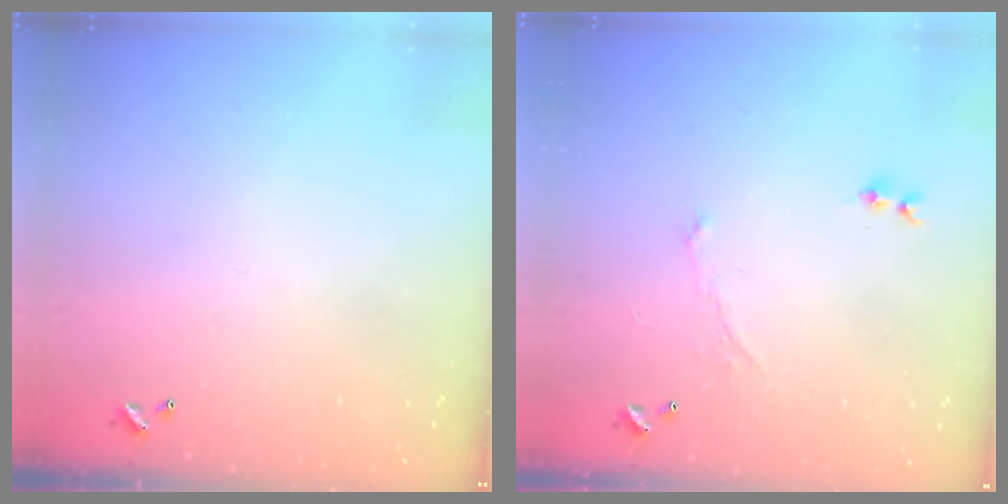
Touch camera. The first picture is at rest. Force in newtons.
{"total": 2.4, "press": 2.2, "slide": 0.9}